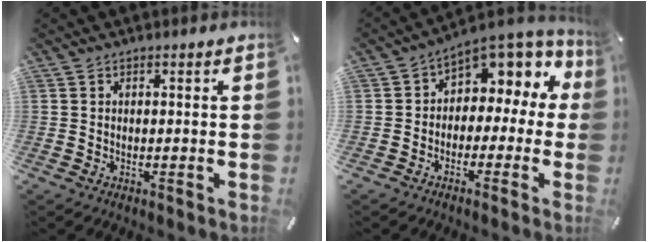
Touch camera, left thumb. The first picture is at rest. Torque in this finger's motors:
{"motor_torque": [0.27, 0.30, 0.59, 0.42, 0.12]}